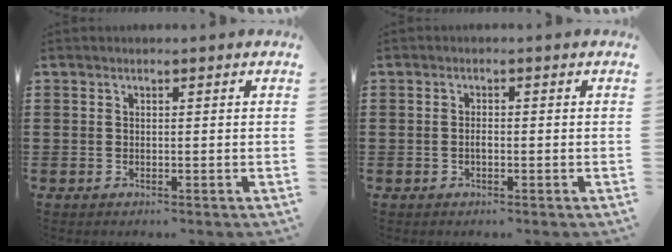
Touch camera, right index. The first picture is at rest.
{"total": 1.0, "force": [-0.3, 0.4, 0.8], "torque": [-0.016, 0.000, -0.007]}